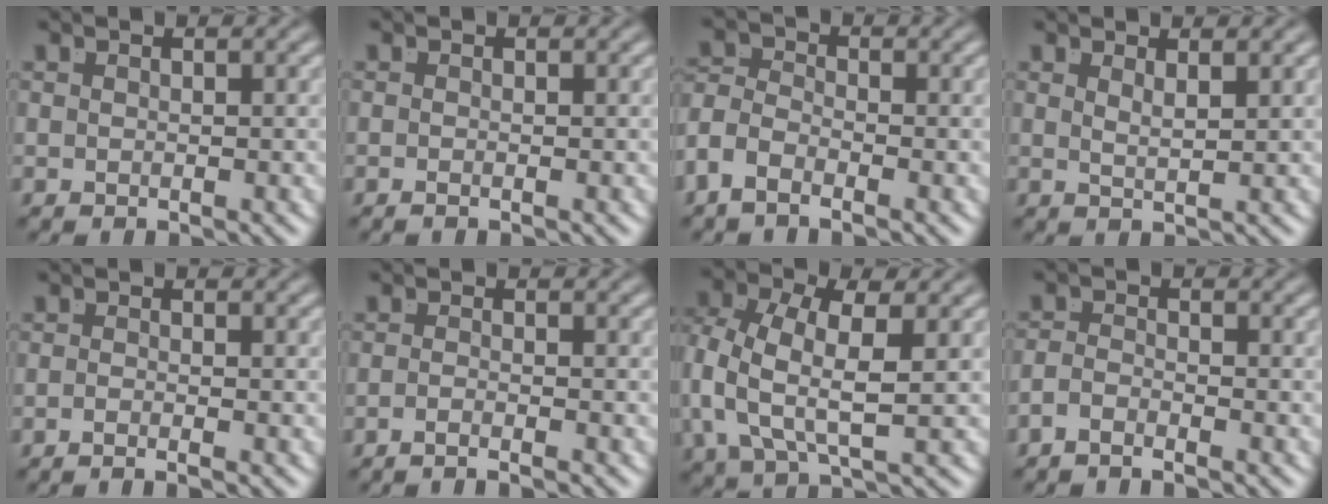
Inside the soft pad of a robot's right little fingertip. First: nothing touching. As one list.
[{"total": 0.7, "force": [-0.6, -0.4, 0.2], "torque": [0.001, -0.002, -0.008]}, {"total": 3.5, "force": [-1.7, 2.4, 1.8], "torque": [-0.049, -0.020, -0.028]}, {"total": 1.7, "force": [1.0, -1.2, 0.8], "torque": [-0.012, -0.011, 0.028]}, {"total": 1.6, "force": [-1.3, -0.7, 0.8], "torque": [-0.010, -0.001, -0.025]}, {"total": 2.0, "force": [-1.7, -0.7, 0.8], "torque": [-0.011, -0.003, -0.032]}, {"total": 6.0, "force": [0.2, 3.5, 4.9], "torque": [-0.128, -0.031, 0.014]}, {"total": 2.0, "force": [-1.9, 0.1, 0.6], "torque": [-0.013, -0.013, -0.031]}]